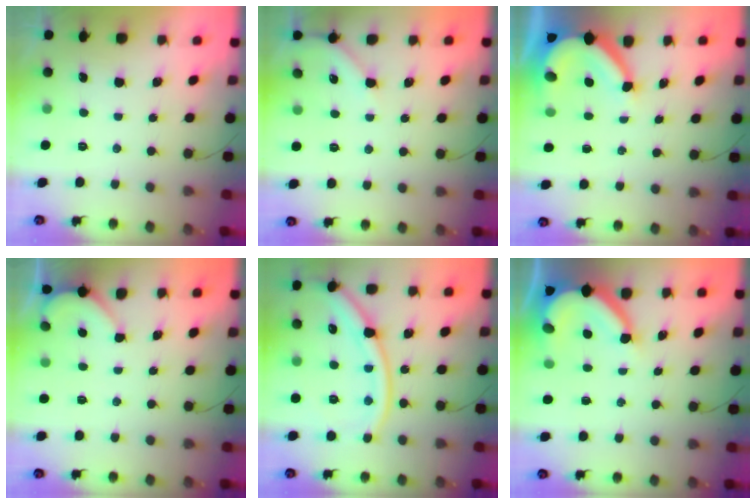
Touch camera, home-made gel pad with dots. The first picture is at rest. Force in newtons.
{"total": 4.2, "press": 4.1, "slide": 0.6}
{"total": 8.7, "press": 8.6, "slide": 1.2}
{"total": 1.4, "press": 1.4, "slide": 0.2}
{"total": 17.4, "press": 17.3, "slide": 1.3}
{"total": 8.6, "press": 8.6, "slide": 1.0}